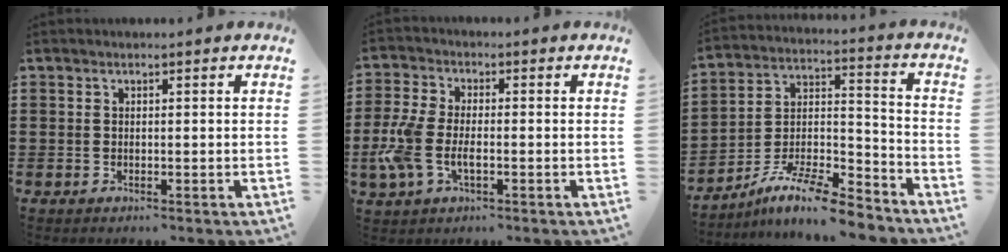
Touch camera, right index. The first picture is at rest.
{"total": 6.2, "force": [-1.7, 3.2, 5.0], "torque": [-0.128, -0.004, -0.041]}
{"total": 10.2, "force": [-8.8, 1.4, 4.9], "torque": [-0.087, 0.019, -0.172]}